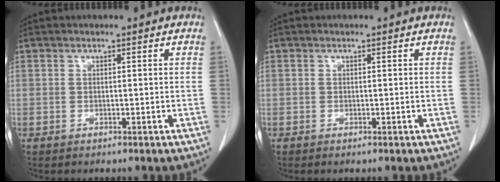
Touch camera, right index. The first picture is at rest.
{"total": 0.0}